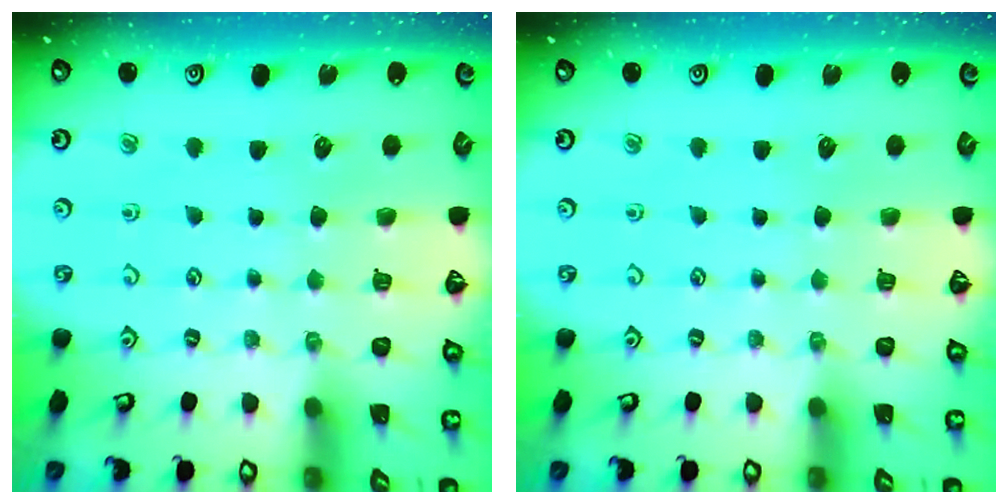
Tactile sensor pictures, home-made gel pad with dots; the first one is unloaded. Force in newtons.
{"total": 0.0}